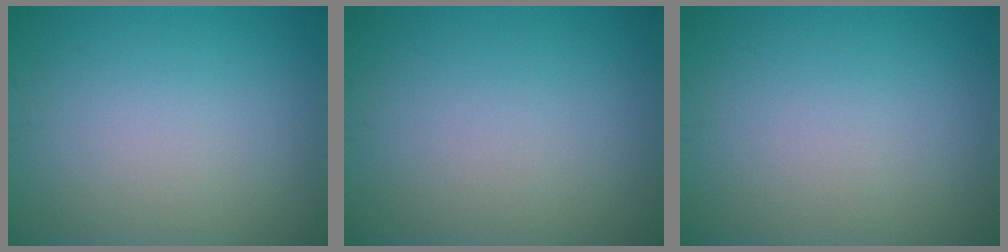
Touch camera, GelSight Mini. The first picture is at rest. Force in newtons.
{"total": 0.0}
{"total": 0.0}